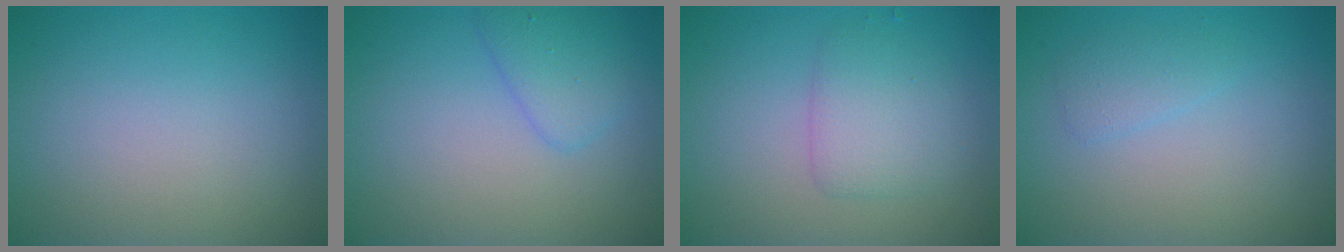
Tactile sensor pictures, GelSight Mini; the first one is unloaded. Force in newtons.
{"total": 2.4, "press": 2.4, "slide": 0.2}
{"total": 2.9, "press": 2.9, "slide": 0.0}
{"total": 1.4, "press": 1.4, "slide": 0.1}